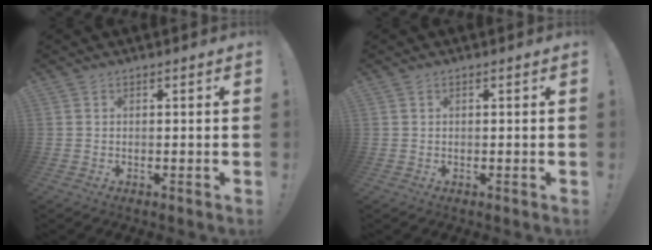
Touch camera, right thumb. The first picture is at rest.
{"total": 0.0}